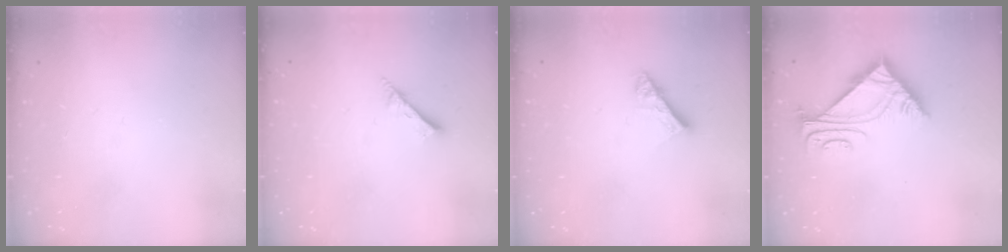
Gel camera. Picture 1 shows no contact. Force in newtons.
{"total": 1.7, "press": 1.6, "slide": 0.1}
{"total": 7.2, "press": 7.2, "slide": 0.5}
{"total": 5.5, "press": 5.4, "slide": 0.9}